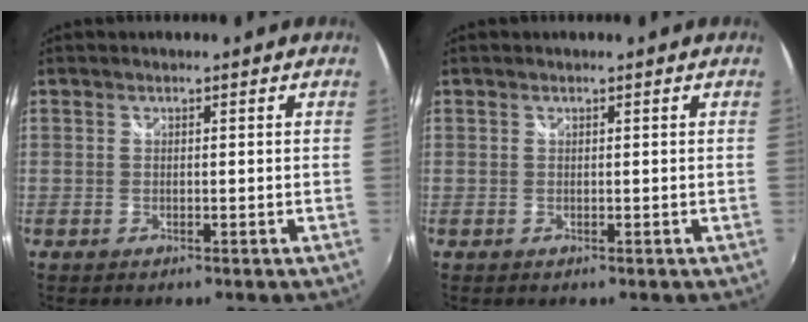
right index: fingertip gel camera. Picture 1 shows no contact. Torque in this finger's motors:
{"motor_torque": [0.38, -0.01, 0.00, 0.01]}